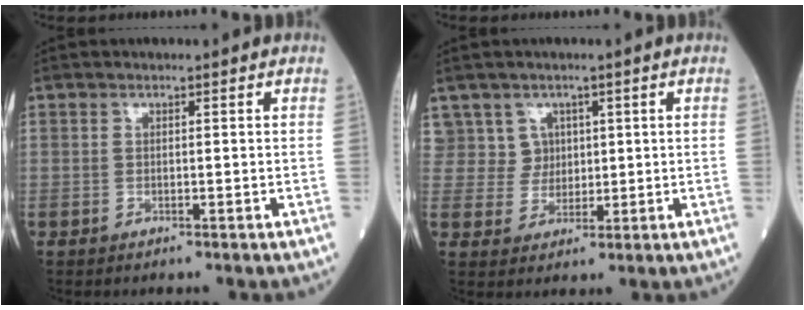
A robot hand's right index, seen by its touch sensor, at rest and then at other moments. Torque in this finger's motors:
{"motor_torque": [-0.24, 0.32, -0.14, -0.06]}